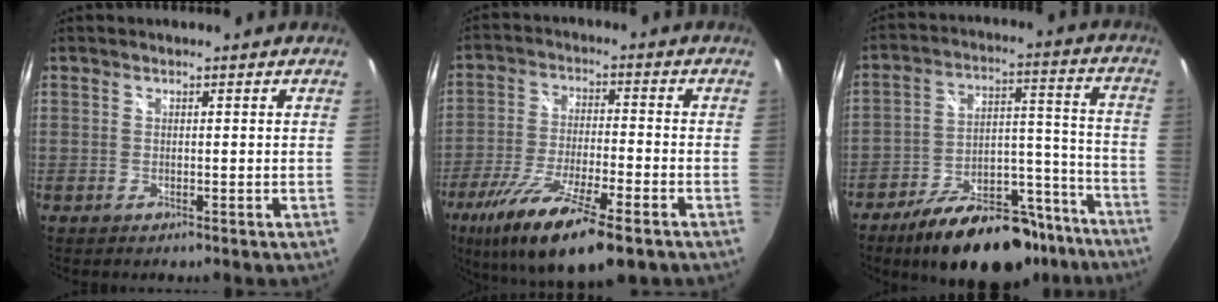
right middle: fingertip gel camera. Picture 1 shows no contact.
{"total": 17.6, "force": [-11.0, 3.8, 13.2], "torque": [-0.256, -0.049, -0.195]}
{"total": 21.9, "force": [-16.5, 9.4, 10.9], "torque": [-0.176, 0.032, -0.220]}